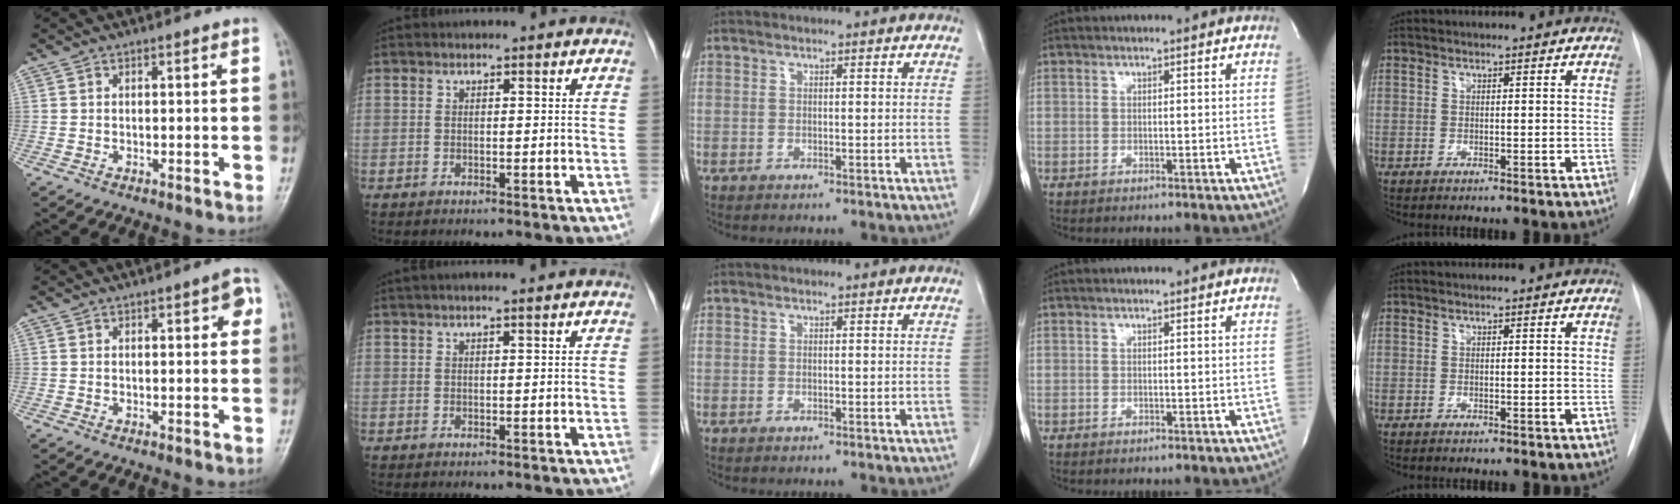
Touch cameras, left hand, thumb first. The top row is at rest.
{"thumb": {"total": 3.5, "force": [1.2, 1.3, 3.1], "torque": [-0.028, 0.004, 0.011]}, "index": {"total": 3.9, "force": [3.2, -0.1, 2.3], "torque": [-0.030, 0.031, 0.047]}}